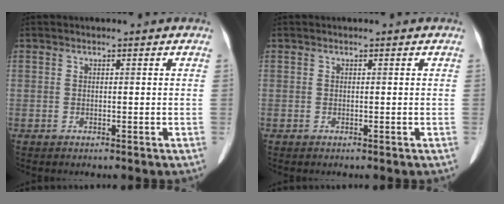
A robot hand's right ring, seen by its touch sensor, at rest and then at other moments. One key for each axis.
{"total": 0.0}